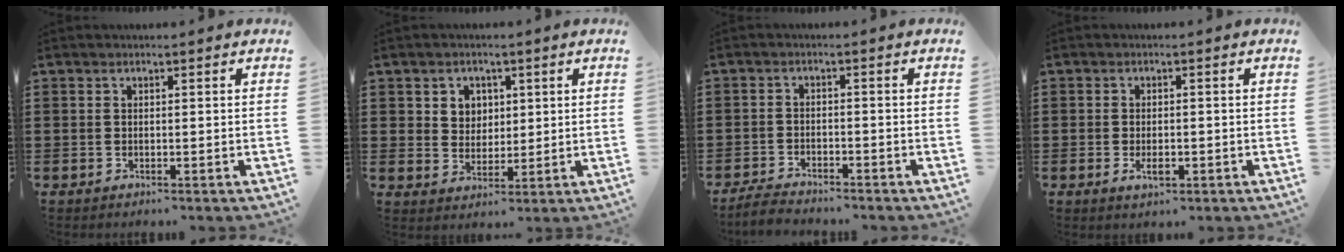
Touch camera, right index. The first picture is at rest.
{"total": 3.9, "force": [1.6, 3.5, 0.7], "torque": [-0.022, 0.009, 0.026]}
{"total": 2.8, "force": [-2.8, 0.2, 0.3], "torque": [-0.016, 0.000, -0.060]}
{"total": 2.1, "force": [-0.7, 1.0, 1.7], "torque": [-0.033, -0.001, -0.013]}